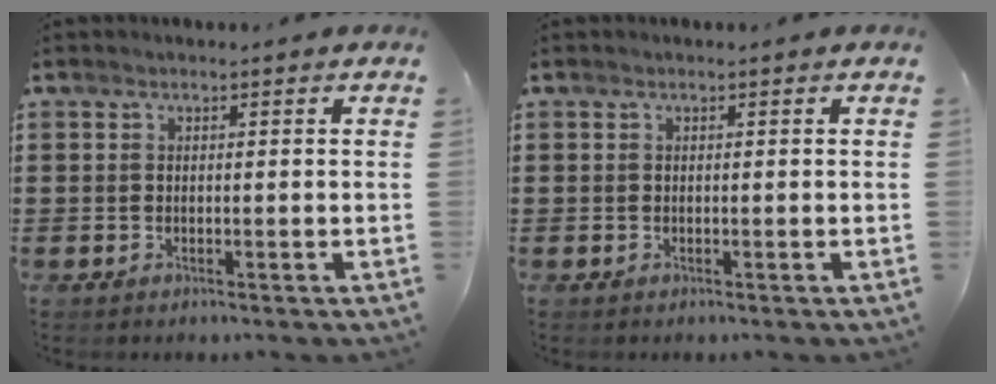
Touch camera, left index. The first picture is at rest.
{"total": 0.0}